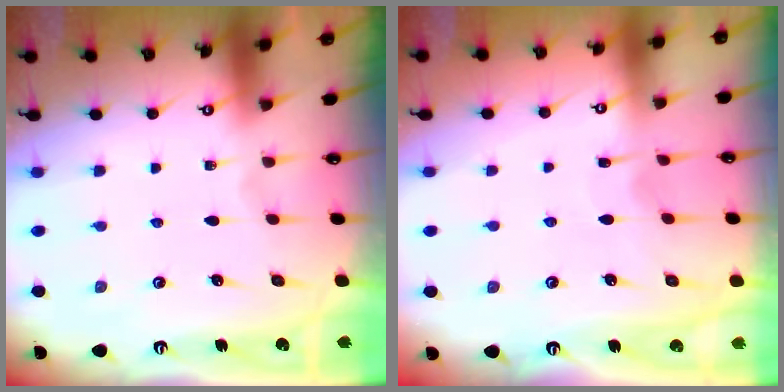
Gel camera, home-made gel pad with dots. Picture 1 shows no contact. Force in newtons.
{"total": 3.4, "press": 3.4, "slide": 0.4}